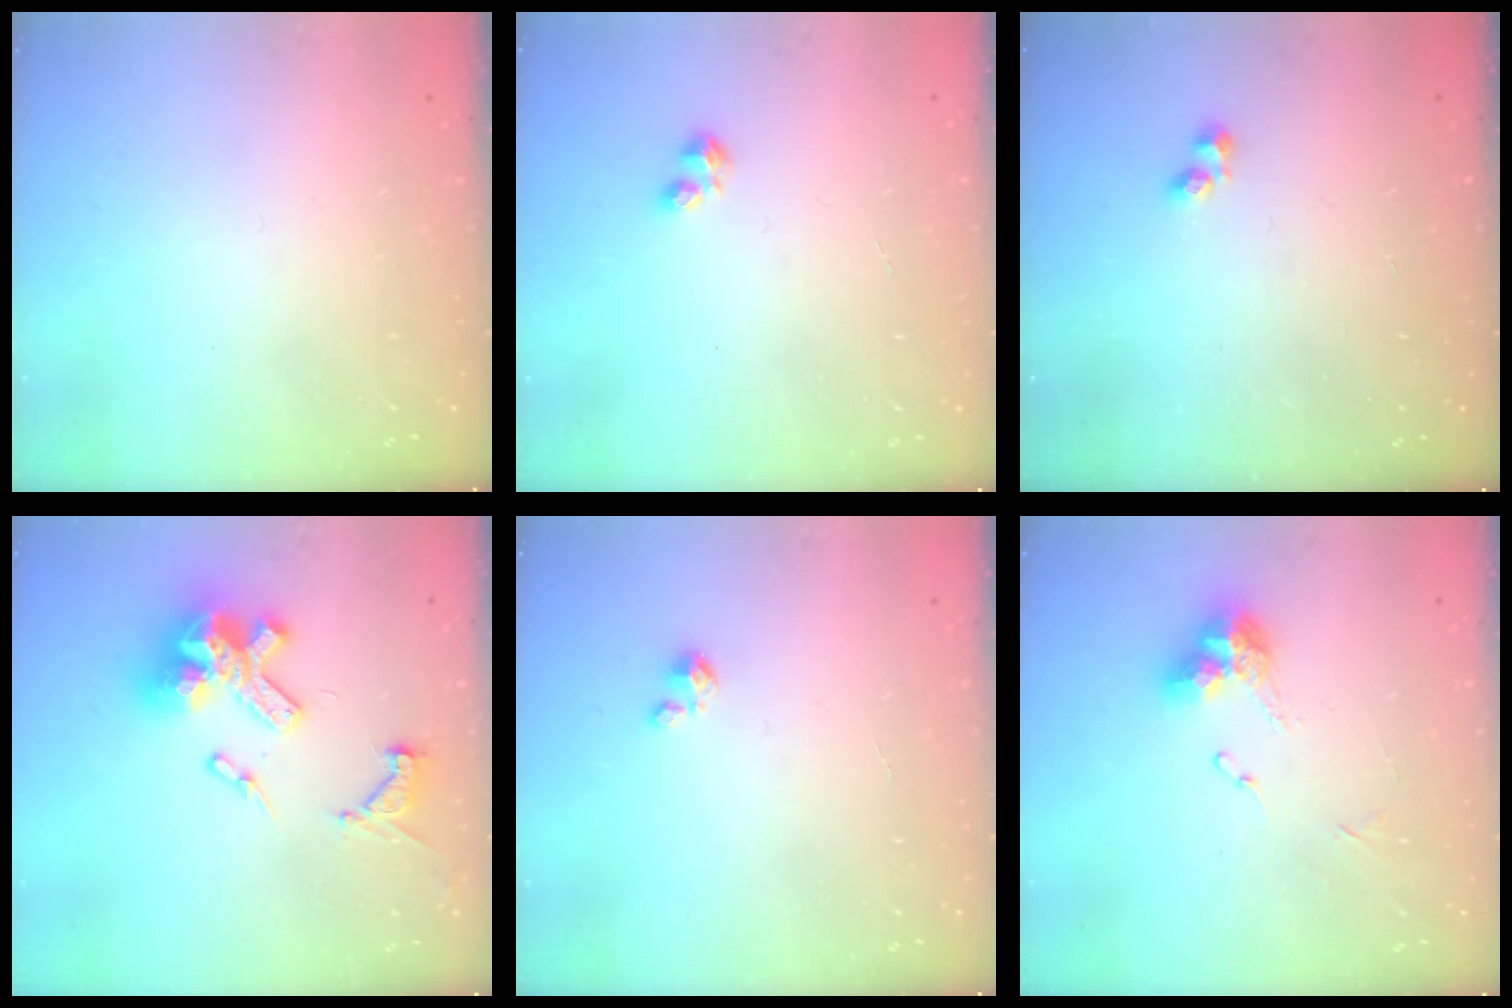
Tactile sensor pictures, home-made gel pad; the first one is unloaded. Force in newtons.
{"total": 2.0, "press": 2.0, "slide": 0.4}
{"total": 1.4, "press": 1.2, "slide": 0.7}
{"total": 18.2, "press": 17.7, "slide": 4.0}
{"total": 1.3, "press": 1.3, "slide": 0.1}
{"total": 10.4, "press": 10.3, "slide": 1.1}